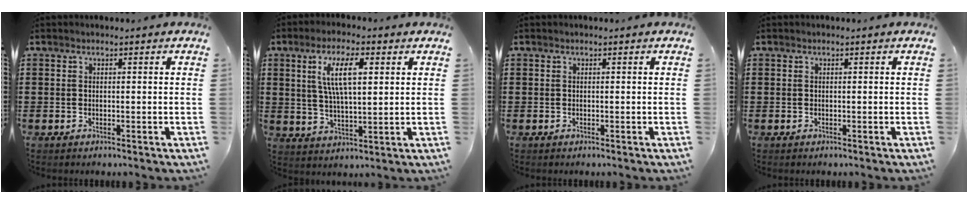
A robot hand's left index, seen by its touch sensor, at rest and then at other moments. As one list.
[{"total": 8.2, "force": [2.9, 2.8, 7.2], "torque": [-0.149, 0.013, 0.048]}, {"total": 0.0}, {"total": 0.0}]